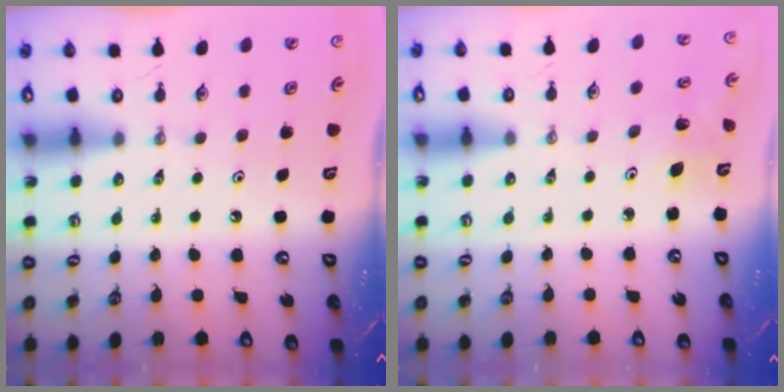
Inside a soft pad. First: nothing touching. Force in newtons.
{"total": 3.4, "press": 3.2, "slide": 1.3}